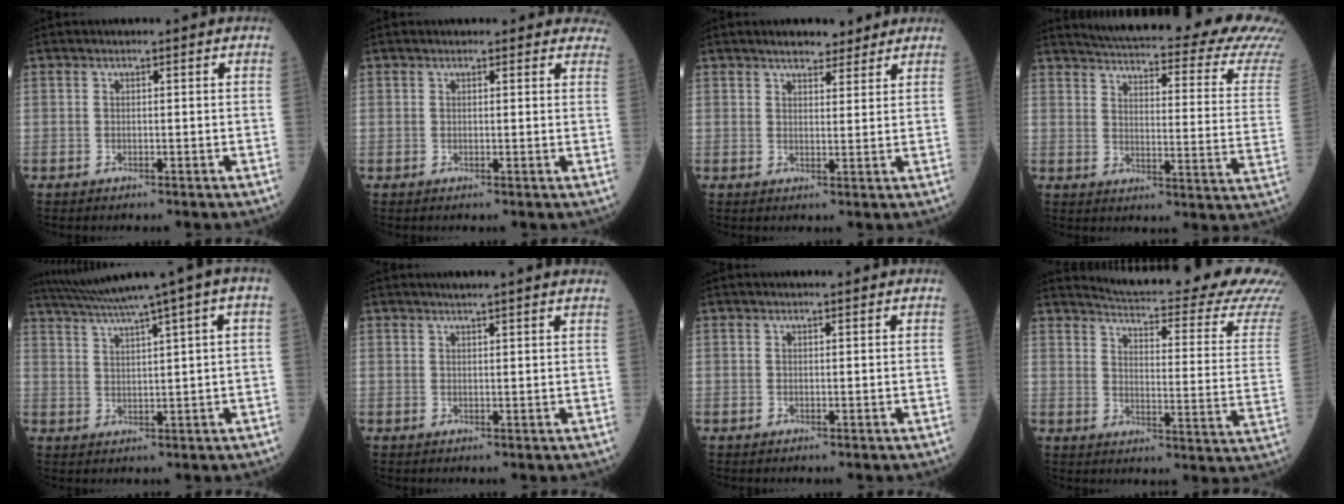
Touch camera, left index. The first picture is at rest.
{"total": 7.1, "force": [6.5, 2.8, 0.6], "torque": [0.033, -0.001, 0.039]}
{"total": 4.5, "force": [3.8, 1.8, 1.6], "torque": [-0.020, 0.013, 0.058]}
{"total": 26.9, "force": [24.5, 2.2, 10.9], "torque": [-0.144, -0.091, 0.273]}
{"total": 10.7, "force": [7.7, -1.7, 7.2], "torque": [-0.123, 0.027, 0.119]}
{"total": 7.3, "force": [6.4, 0.0, 3.4], "torque": [-0.046, 0.020, 0.072]}
{"total": 1.3, "force": [1.3, 0.4, 0.1], "torque": [-0.006, 0.011, 0.016]}
{"total": 25.6, "force": [24.3, 0.7, 8.0], "torque": [-0.113, -0.126, 0.277]}